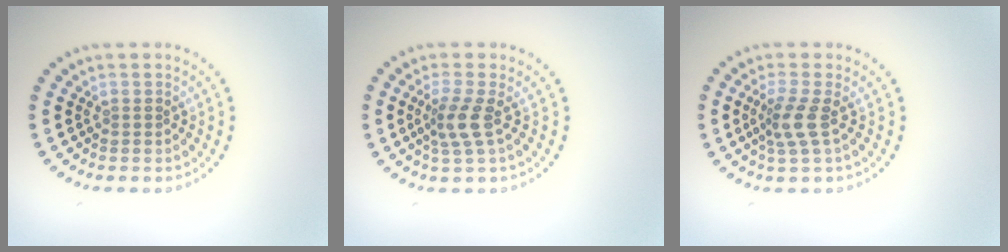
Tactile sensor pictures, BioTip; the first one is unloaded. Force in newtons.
{"total": 2.5, "press": 1.9, "slide": 1.6}
{"total": 2.5, "press": 1.9, "slide": 1.6}